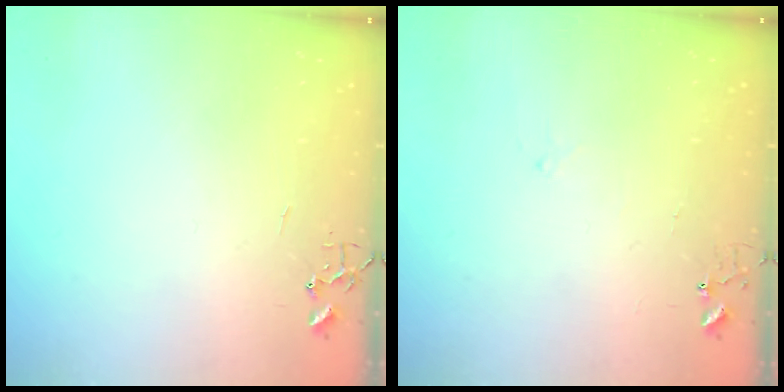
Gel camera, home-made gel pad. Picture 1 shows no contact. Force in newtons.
{"total": 4.7, "press": 4.6, "slide": 0.4}